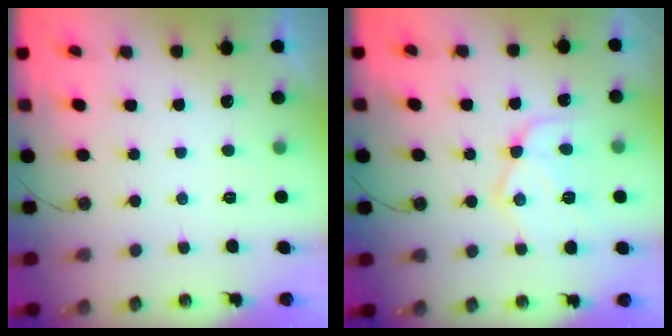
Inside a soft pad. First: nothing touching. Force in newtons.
{"total": 15.1, "press": 15.0, "slide": 1.3}